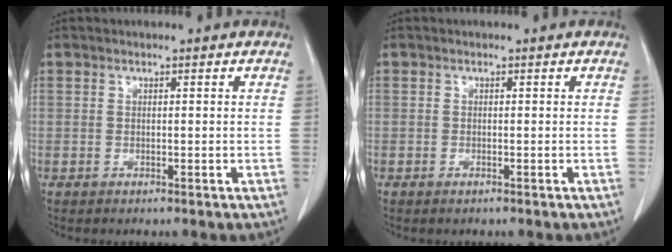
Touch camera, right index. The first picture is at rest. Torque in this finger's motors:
{"motor_torque": [0.25, -0.17, 0.02, 0.00]}